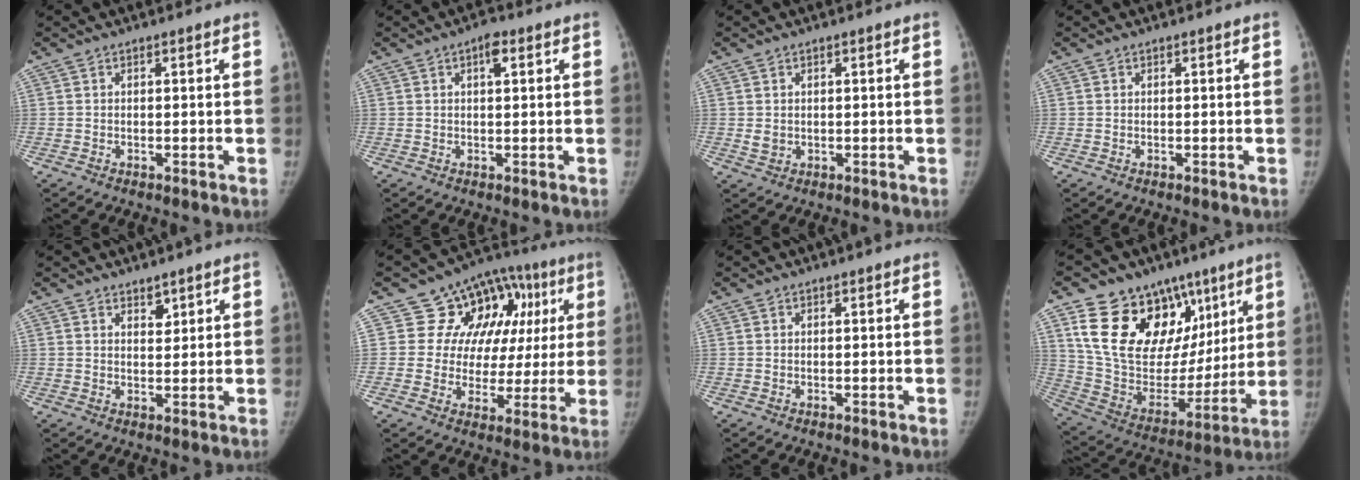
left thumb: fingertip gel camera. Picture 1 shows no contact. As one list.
[{"total": 2.7, "force": [1.2, 1.1, 2.1], "torque": [-0.029, 0.002, 0.015]}, {"total": 1.9, "force": [0.3, 1.6, 0.9], "torque": [-0.012, -0.004, 0.011]}, {"total": 0.0}, {"total": 2.4, "force": [1.8, 1.3, 1.1], "torque": [-0.005, -0.014, 0.031]}, {"total": 15.6, "force": [5.0, 12.5, 7.9], "torque": [-0.037, 0.020, 0.073]}, {"total": 0.0}, {"total": 27.4, "force": [13.0, 18.2, 15.8], "torque": [-0.215, -0.008, 0.238]}]